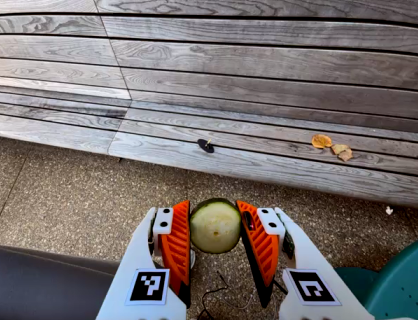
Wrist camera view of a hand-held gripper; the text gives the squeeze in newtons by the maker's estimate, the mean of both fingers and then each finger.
{"total": 11.6, "left": 11.8, "right": 11.3}